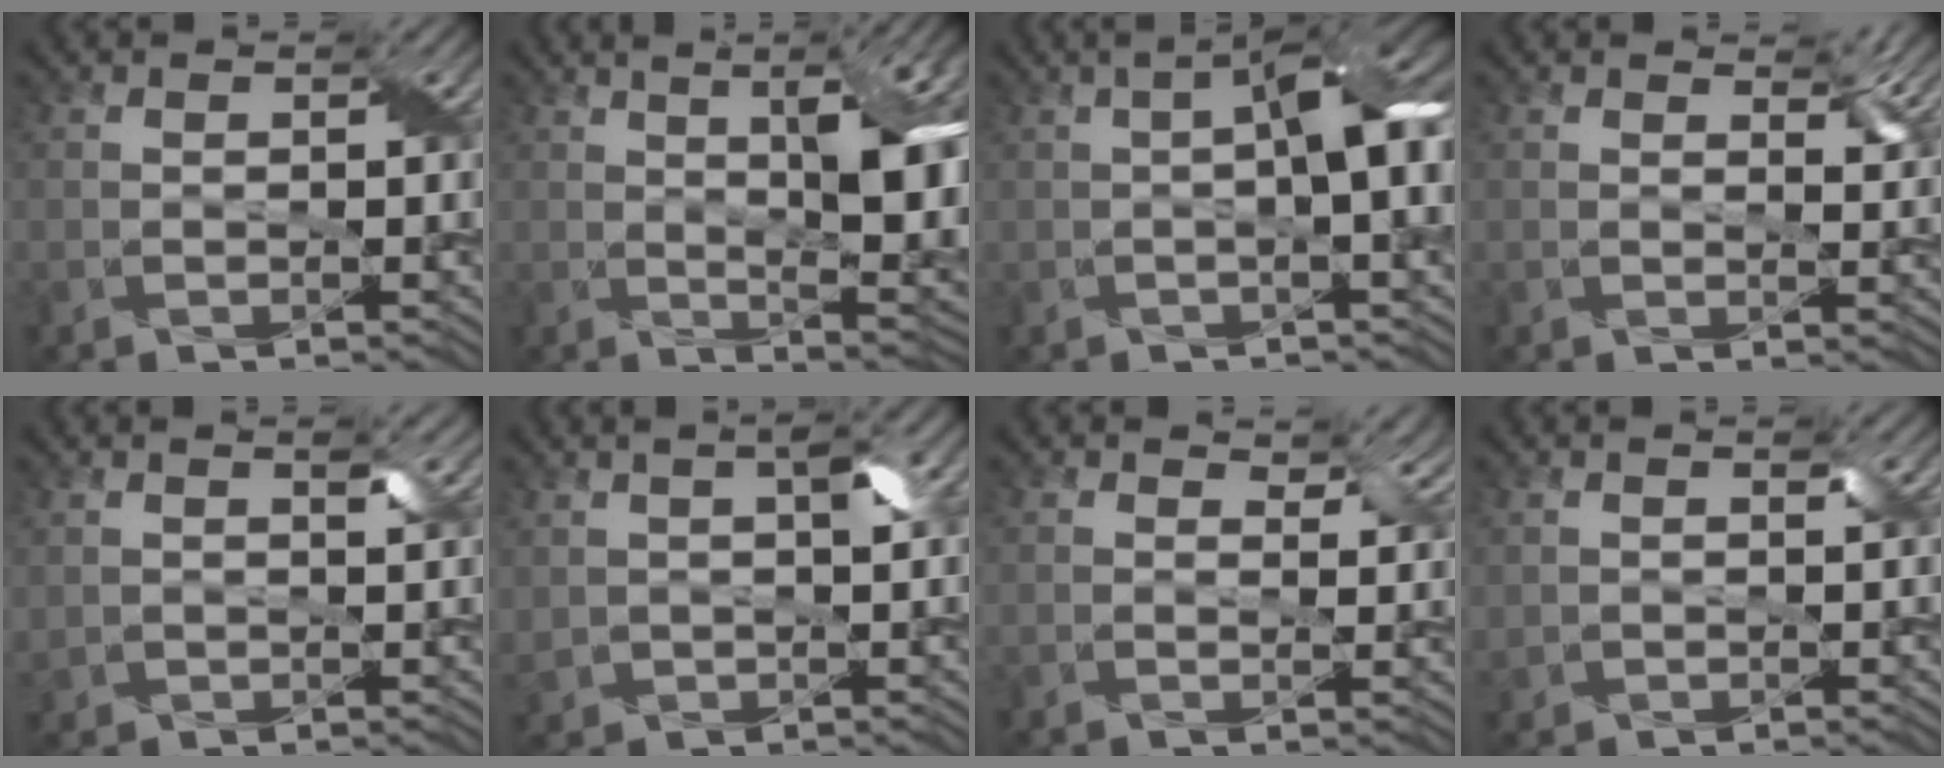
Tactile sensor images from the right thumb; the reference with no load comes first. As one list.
[{"total": 14.9, "force": [3.7, 5.2, 13.5], "torque": [-0.188, 0.030, 0.064]}, {"total": 8.1, "force": [0.8, 2.2, 7.7], "torque": [-0.126, 0.015, 0.007]}, {"total": 3.9, "force": [2.5, 1.6, 2.5], "torque": [-0.041, -0.001, 0.039]}, {"total": 2.2, "force": [1.4, 1.2, 1.3], "torque": [-0.037, 0.001, 0.029]}, {"total": 5.4, "force": [1.7, 2.7, 4.4], "torque": [-0.093, 0.011, 0.033]}, {"total": 4.0, "force": [2.9, 1.8, 2.0], "torque": [-0.037, -0.001, 0.044]}, {"total": 1.4, "force": [1.0, 0.9, 0.4], "torque": [-0.018, -0.001, 0.021]}]